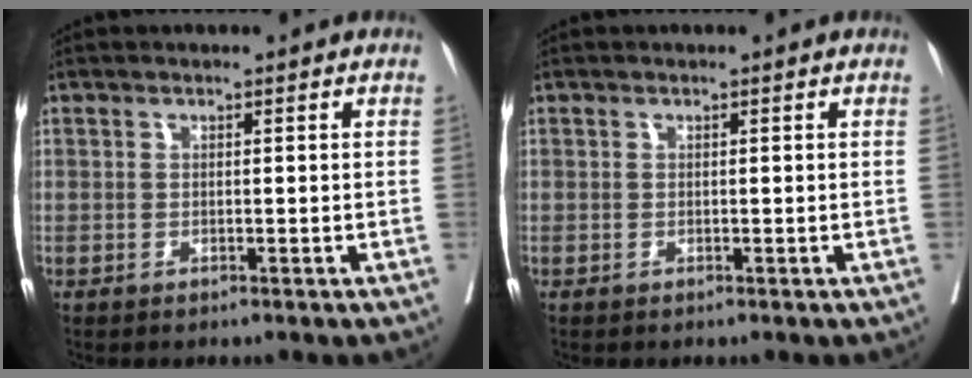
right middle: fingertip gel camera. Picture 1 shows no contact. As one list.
[{"total": 0.0}]